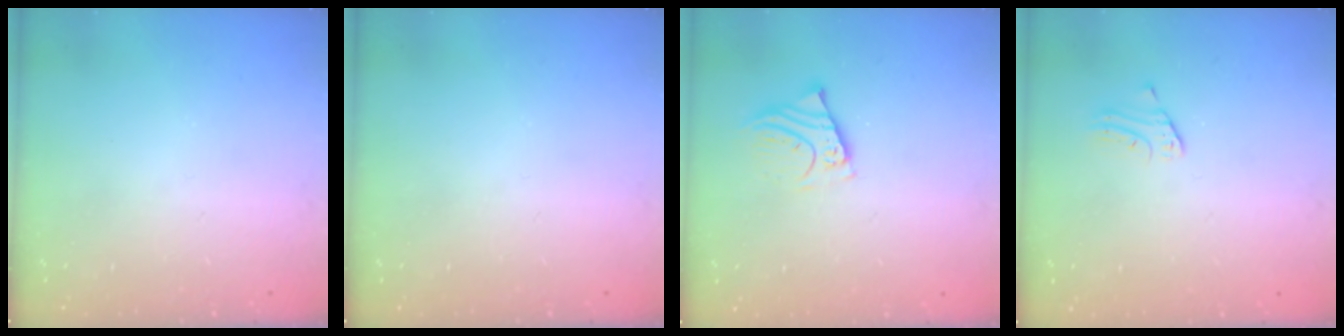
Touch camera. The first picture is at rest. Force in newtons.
{"total": 0.0}
{"total": 4.4, "press": 4.4, "slide": 0.3}
{"total": 1.9, "press": 1.9, "slide": 0.2}